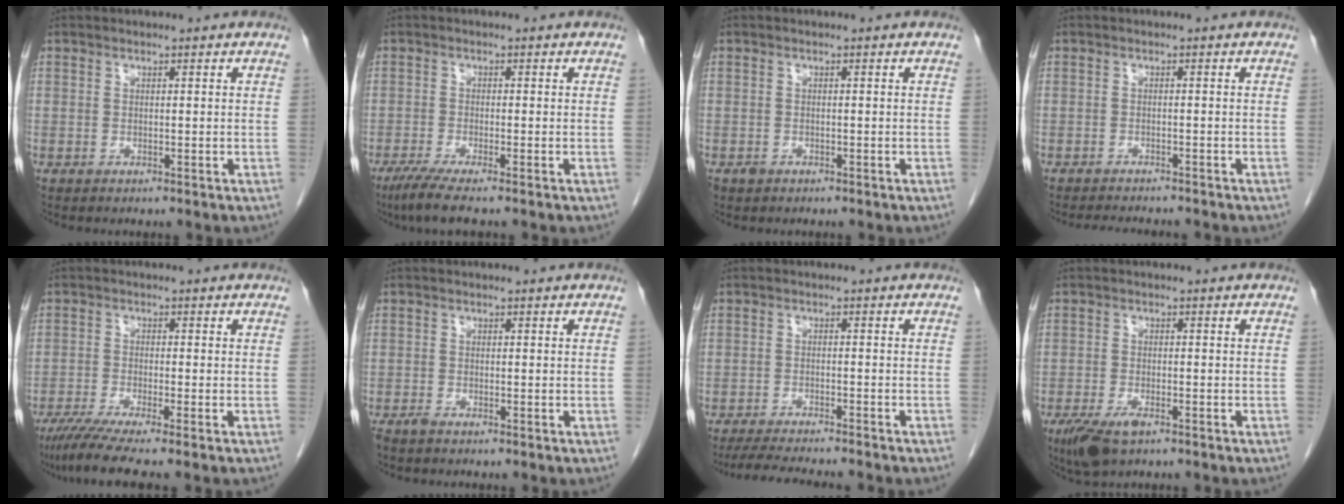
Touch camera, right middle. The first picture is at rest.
{"total": 4.8, "force": [-3.6, -0.2, 3.2], "torque": [-0.062, -0.016, -0.066]}
{"total": 0.8, "force": [-0.5, 0.6, 0.2], "torque": [-0.007, 0.001, -0.007]}
{"total": 5.9, "force": [-5.5, 0.9, 1.9], "torque": [-0.024, -0.009, -0.076]}
{"total": 7.1, "force": [-5.5, -0.7, 4.4], "torque": [-0.073, -0.024, -0.094]}
{"total": 1.0, "force": [-0.8, 0.1, 0.5], "torque": [-0.016, -0.003, -0.016]}
{"total": 10.2, "force": [-9.1, 0.6, 4.6], "torque": [-0.065, -0.018, -0.134]}
{"total": 5.2, "force": [-3.3, 1.9, 3.6], "torque": [-0.072, -0.010, -0.056]}